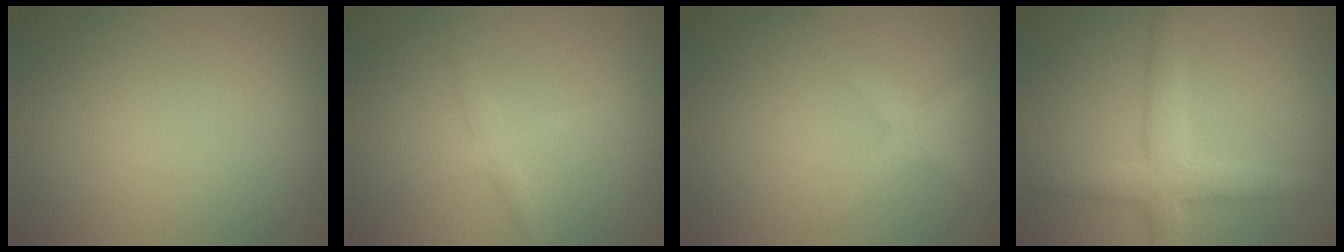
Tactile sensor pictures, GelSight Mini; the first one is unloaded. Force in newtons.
{"total": 1.6, "press": 1.6, "slide": 0.0}
{"total": 2.6, "press": 2.6, "slide": 0.1}
{"total": 4.0, "press": 4.0, "slide": 0.2}